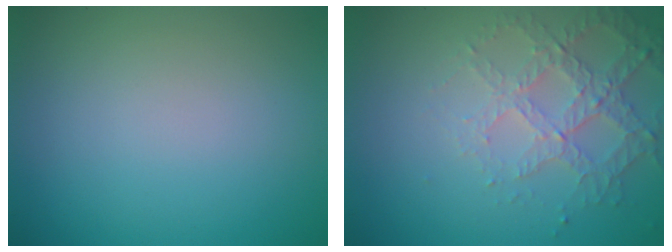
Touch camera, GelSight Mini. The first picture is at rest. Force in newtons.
{"total": 4.2, "press": 3.1, "slide": 2.9}